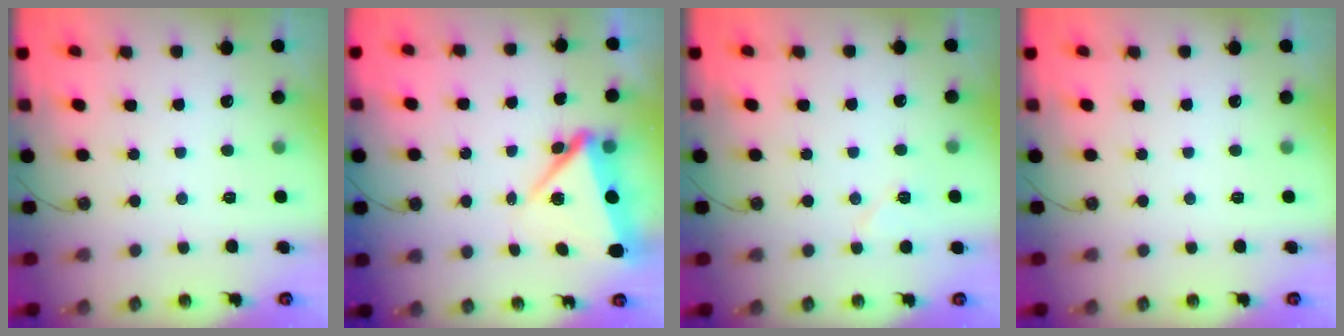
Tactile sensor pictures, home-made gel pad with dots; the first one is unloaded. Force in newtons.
{"total": 7.3, "press": 7.0, "slide": 1.9}
{"total": 5.6, "press": 5.6, "slide": 0.7}
{"total": 0.0}